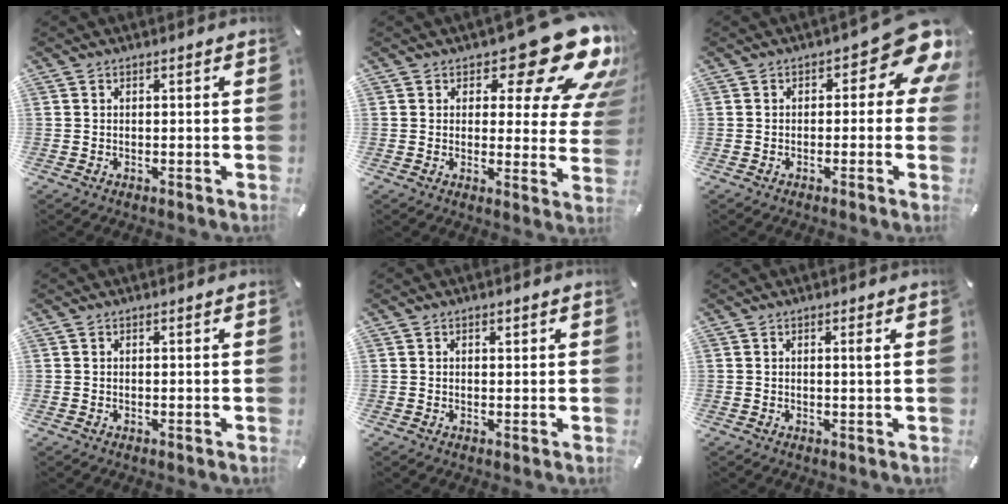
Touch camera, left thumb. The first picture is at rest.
{"total": 18.9, "force": [11.0, 7.7, 13.3], "torque": [-0.166, -0.077, 0.181]}
{"total": 9.8, "force": [3.8, 4.4, 7.9], "torque": [-0.090, -0.032, 0.061]}
{"total": 0.0}
{"total": 0.8, "force": [0.3, 0.6, 0.3], "torque": [0.001, -0.001, 0.003]}
{"total": 1.2, "force": [0.3, 0.0, 1.2], "torque": [-0.024, -0.002, 0.004]}